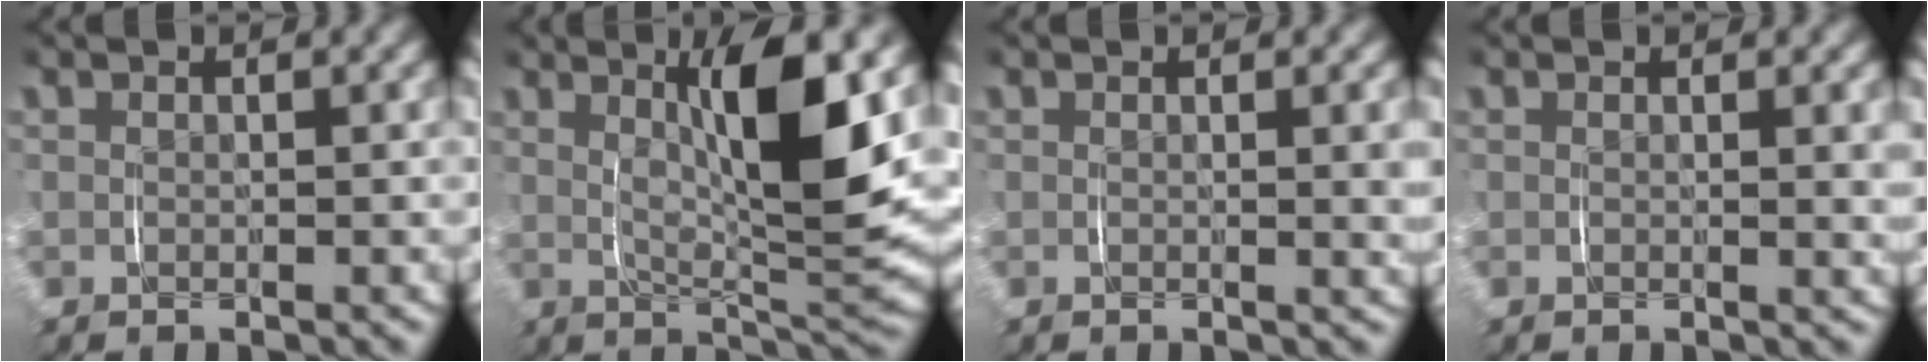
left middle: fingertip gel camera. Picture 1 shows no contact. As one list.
[{"total": 8.5, "force": [1.9, 1.8, 8.1], "torque": [-0.136, -0.007, 0.034]}, {"total": 1.6, "force": [0.5, -0.1, 1.5], "torque": [-0.018, -0.004, 0.009]}, {"total": 1.1, "force": [0.5, -0.3, 0.9], "torque": [-0.013, -0.005, 0.008]}]